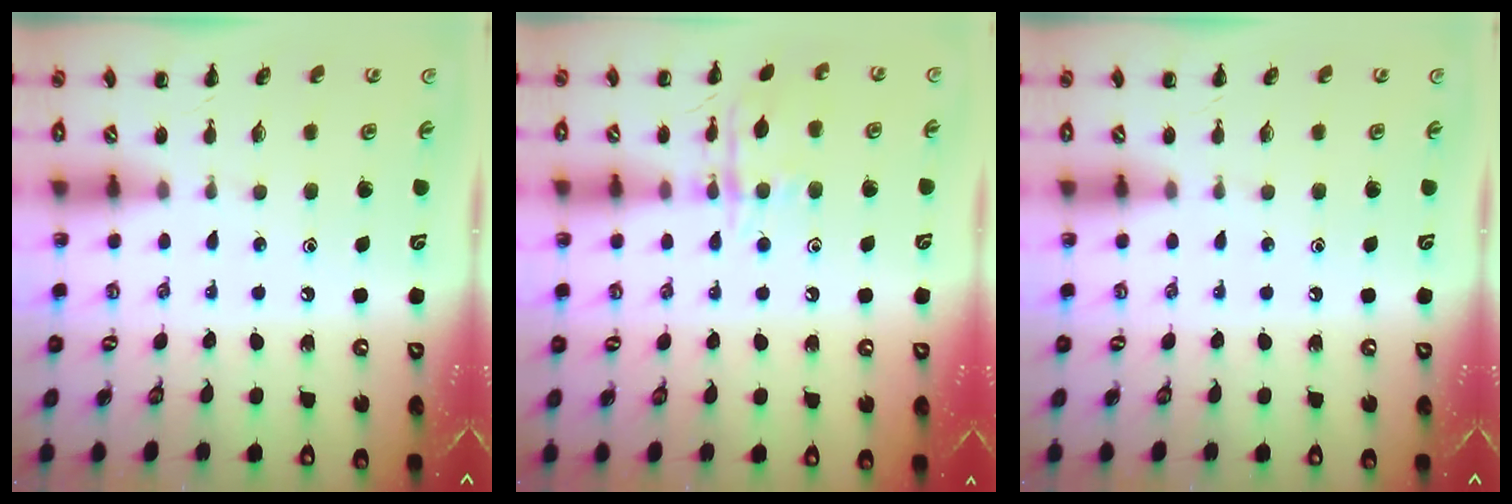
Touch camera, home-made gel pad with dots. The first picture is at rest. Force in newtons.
{"total": 11.4, "press": 11.4, "slide": 0.6}
{"total": 0.0}